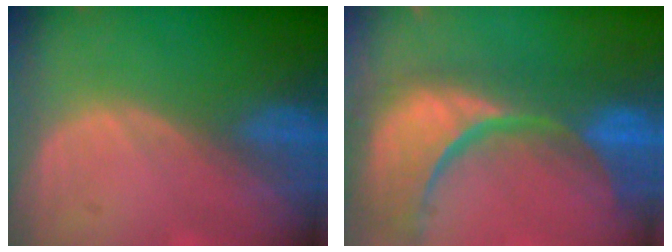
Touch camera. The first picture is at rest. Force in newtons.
{"total": 15.4, "press": 12.1, "slide": 9.6}